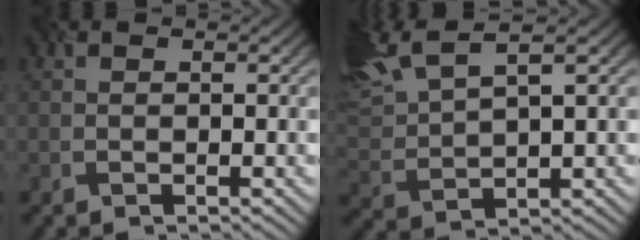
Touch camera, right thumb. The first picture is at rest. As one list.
[{"total": 9.2, "force": [6.2, 2.7, 6.2], "torque": [-0.154, 0.031, 0.123]}]